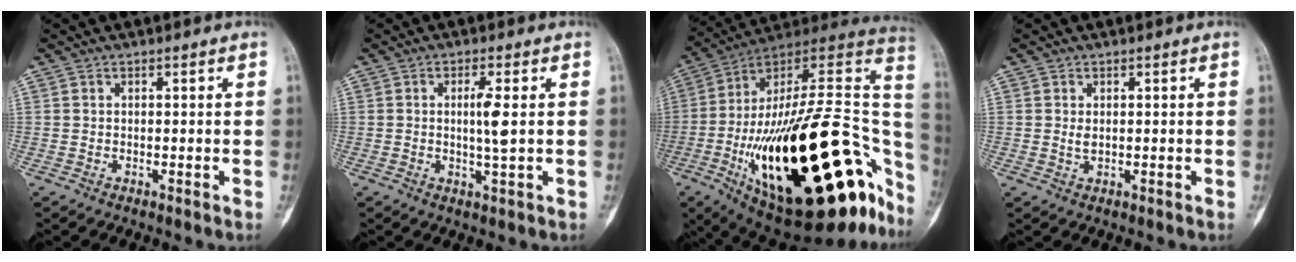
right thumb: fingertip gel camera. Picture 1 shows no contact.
{"total": 4.3, "force": [0.4, 0.5, 4.3], "torque": [-0.084, -0.007, 0.006]}
{"total": 47.4, "force": [-13.5, 18.9, 41.3], "torque": [-0.568, 0.063, -0.209]}
{"total": 1.3, "force": [0.2, 0.7, 1.0], "torque": [-0.015, -0.004, 0.007]}